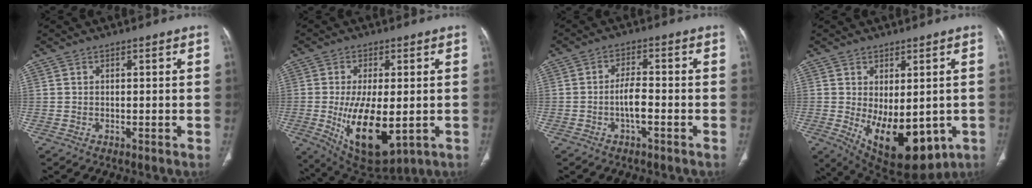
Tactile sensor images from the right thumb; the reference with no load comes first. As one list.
[{"total": 14.6, "force": [-2.7, 6.7, 12.7], "torque": [-0.212, -0.022, -0.022]}, {"total": 4.2, "force": [-1.5, 1.5, 3.6], "torque": [-0.064, 0.015, -0.030]}, {"total": 16.0, "force": [-3.9, 8.6, 13.0], "torque": [-0.183, -0.016, -0.029]}]